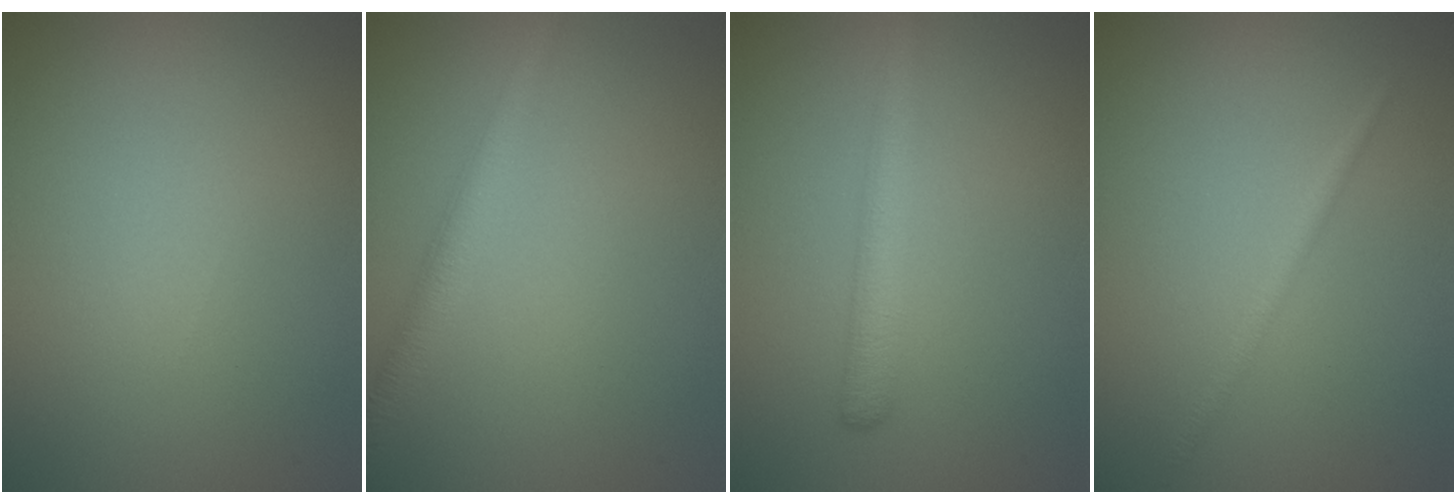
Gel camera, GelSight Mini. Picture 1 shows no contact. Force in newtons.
{"total": 2.8, "press": 2.8, "slide": 0.1}
{"total": 2.9, "press": 2.9, "slide": 0.1}
{"total": 1.2, "press": 1.2, "slide": 0.1}